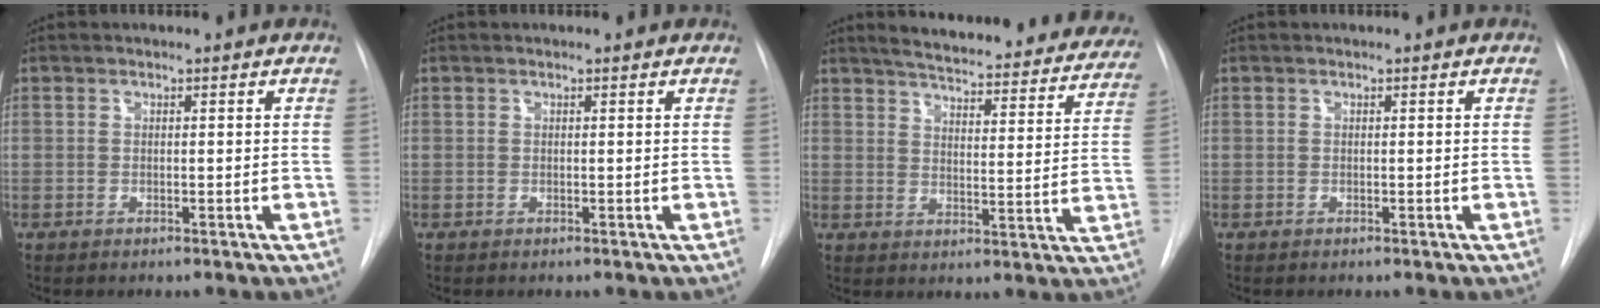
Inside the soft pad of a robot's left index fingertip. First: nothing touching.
{"total": 0.0}
{"total": 27.5, "force": [24.9, 5.3, 10.2], "torque": [-0.145, -0.066, 0.291]}
{"total": 0.0}